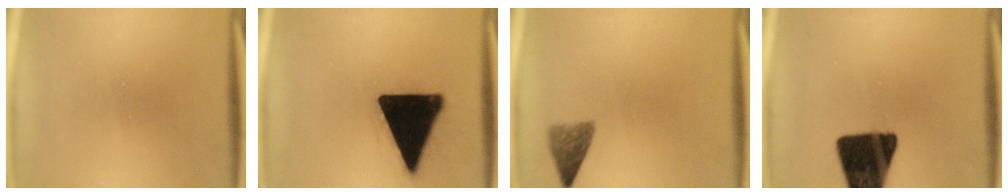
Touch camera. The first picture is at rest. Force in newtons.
{"total": 20.3}
{"total": 3.1}
{"total": 18.0}